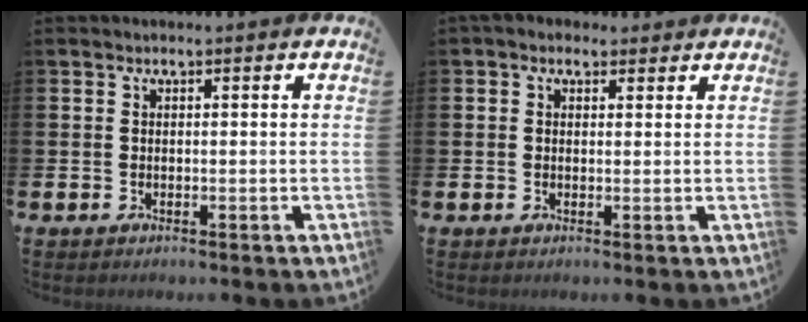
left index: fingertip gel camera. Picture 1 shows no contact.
{"total": 2.0, "force": [1.5, 1.3, 0.3], "torque": [0.002, 0.002, 0.024]}